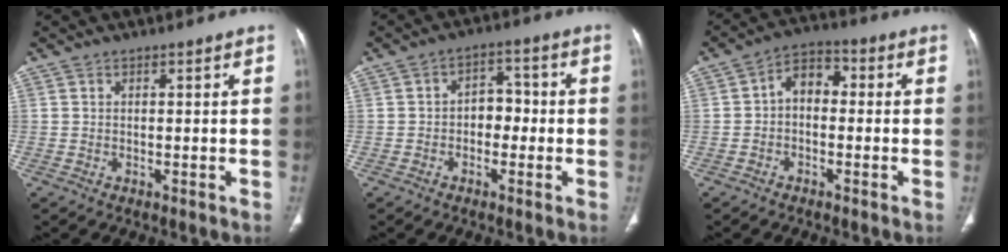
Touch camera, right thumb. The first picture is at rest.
{"total": 5.0, "force": [-0.9, 3.7, 3.2], "torque": [-0.018, 0.023, -0.023]}
{"total": 5.9, "force": [-0.3, 4.2, 4.2], "torque": [-0.047, 0.026, -0.022]}